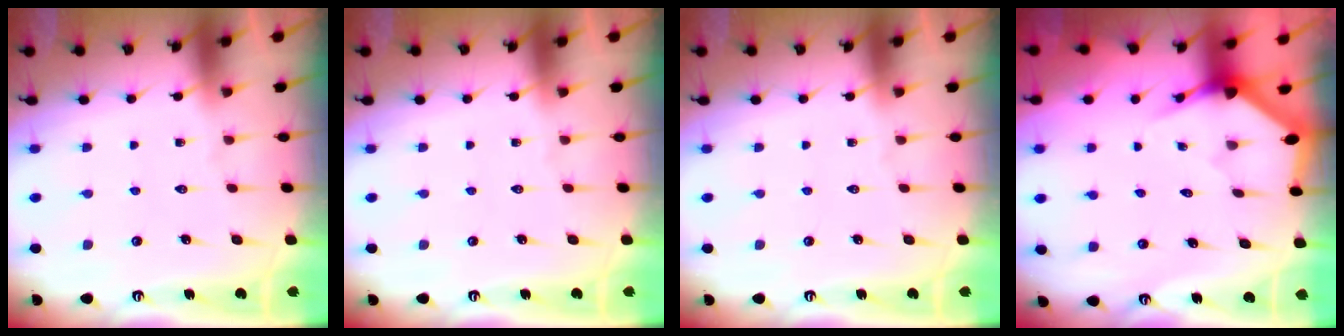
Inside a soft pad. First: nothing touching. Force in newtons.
{"total": 0.0}
{"total": 0.0}
{"total": 3.3, "press": 3.3, "slide": 0.1}